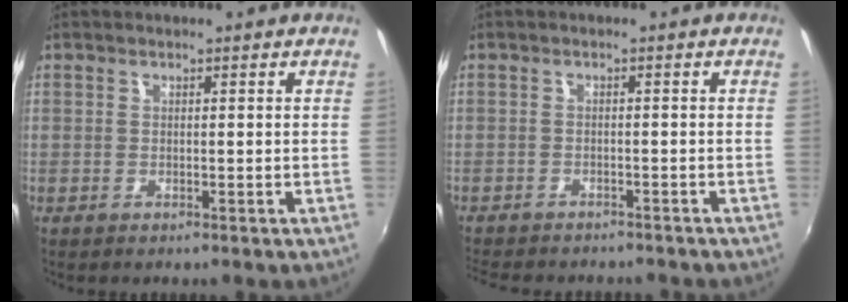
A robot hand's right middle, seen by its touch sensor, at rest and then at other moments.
{"total": 8.3, "force": [-7.5, 2.2, 2.9], "torque": [-0.074, -0.018, -0.111]}